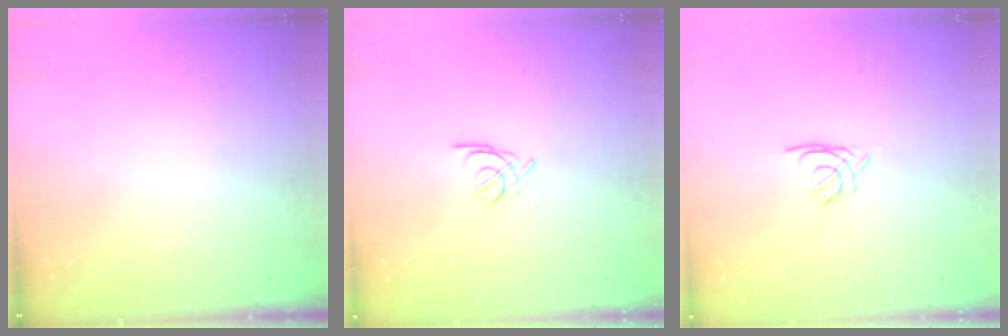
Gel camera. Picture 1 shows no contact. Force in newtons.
{"total": 2.2, "press": 2.2, "slide": 0.5}
{"total": 1.4, "press": 1.4, "slide": 0.3}